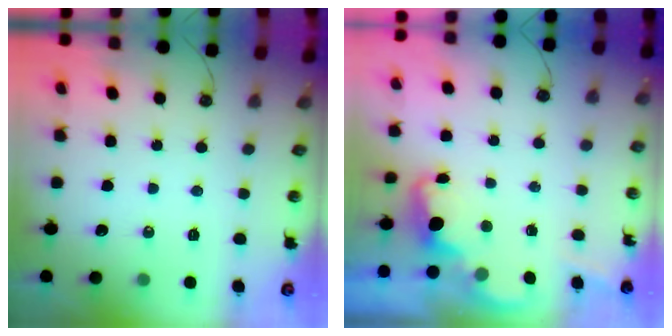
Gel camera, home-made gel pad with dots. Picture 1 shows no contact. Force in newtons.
{"total": 2.0, "press": 2.0, "slide": 0.6}